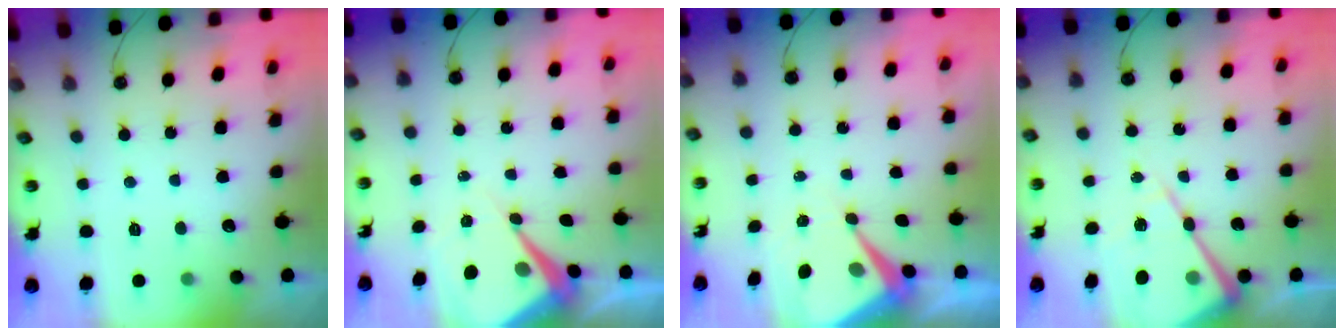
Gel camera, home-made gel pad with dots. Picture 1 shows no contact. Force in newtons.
{"total": 8.3, "press": 8.2, "slide": 0.7}
{"total": 8.7, "press": 8.7, "slide": 1.1}
{"total": 14.2, "press": 14.2, "slide": 1.2}